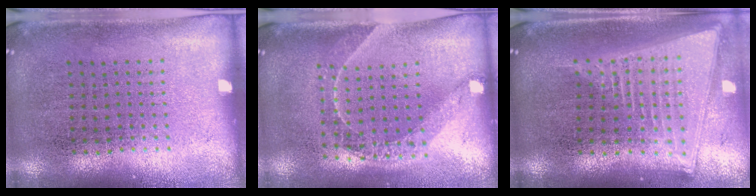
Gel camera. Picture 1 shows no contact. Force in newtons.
{"total": 1.5, "press": 1.3, "slide": 0.8}
{"total": 2.1, "press": 1.8, "slide": 1.1}